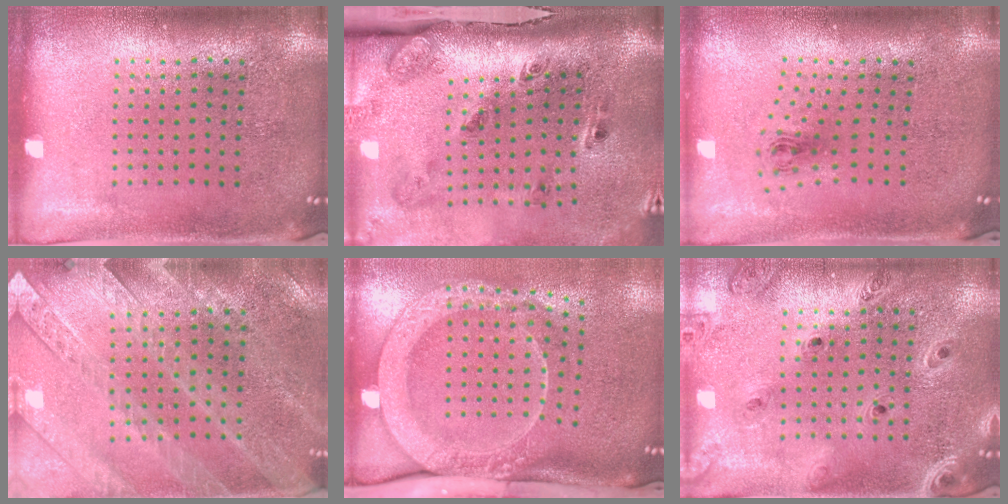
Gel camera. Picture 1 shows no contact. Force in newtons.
{"total": 3.2, "press": 2.1, "slide": 2.5}
{"total": 1.0, "press": 0.5, "slide": 0.9}
{"total": 2.9, "press": 2.7, "slide": 1.1}
{"total": 3.0, "press": 2.1, "slide": 2.1}
{"total": 1.3, "press": 1.2, "slide": 0.3}